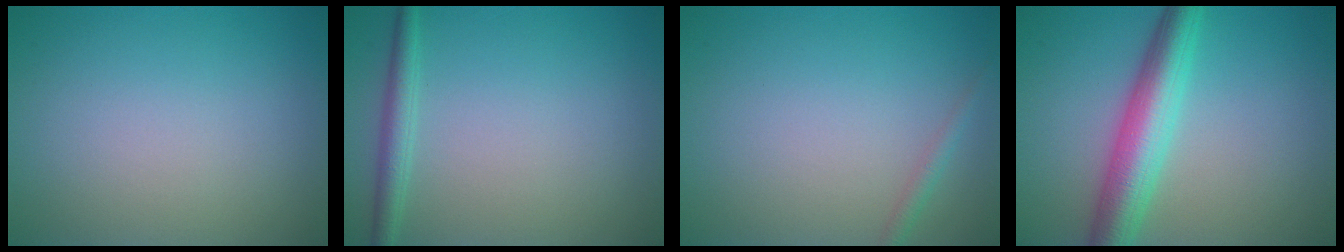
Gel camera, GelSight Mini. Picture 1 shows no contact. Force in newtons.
{"total": 2.0, "press": 2.0, "slide": 0.1}
{"total": 1.1, "press": 1.1, "slide": 0.1}
{"total": 6.0, "press": 6.0, "slide": 0.2}